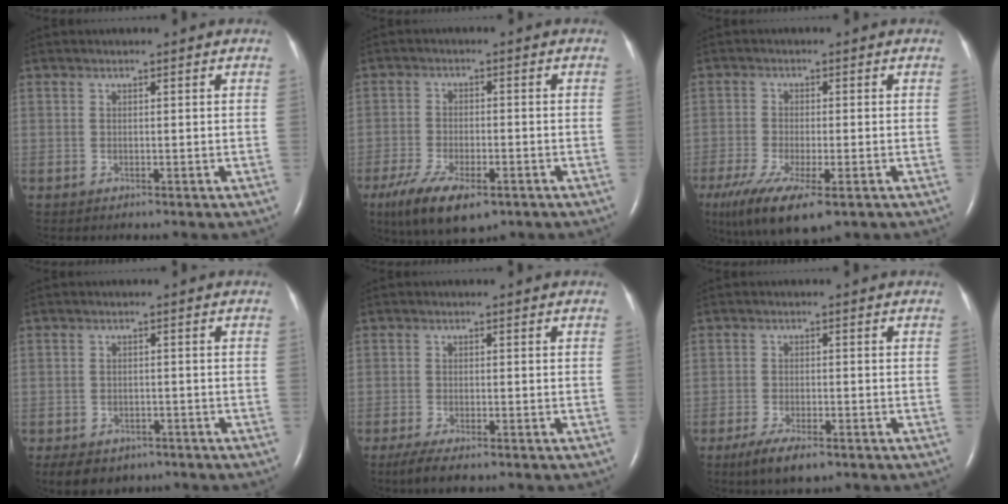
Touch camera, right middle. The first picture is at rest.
{"total": 10.9, "force": [-6.8, 4.0, 7.5], "torque": [-0.140, -0.018, -0.107]}
{"total": 12.8, "force": [-7.7, 3.8, 9.6], "torque": [-0.199, -0.040, -0.124]}
{"total": 10.3, "force": [-6.9, 6.5, 3.9], "torque": [-0.093, -0.004, -0.086]}
{"total": 4.5, "force": [-3.1, 1.1, 3.0], "torque": [-0.060, -0.012, -0.048]}
{"total": 5.7, "force": [-3.8, 1.6, 4.0], "torque": [-0.077, -0.012, -0.059]}